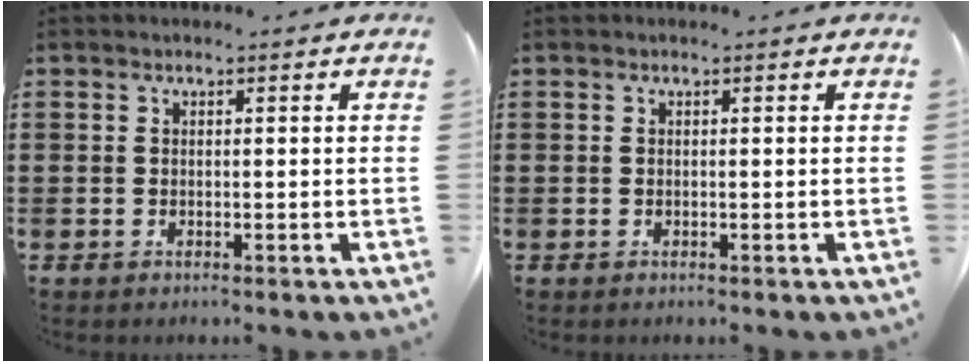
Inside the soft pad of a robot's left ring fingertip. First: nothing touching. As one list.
[{"total": 0.0}]